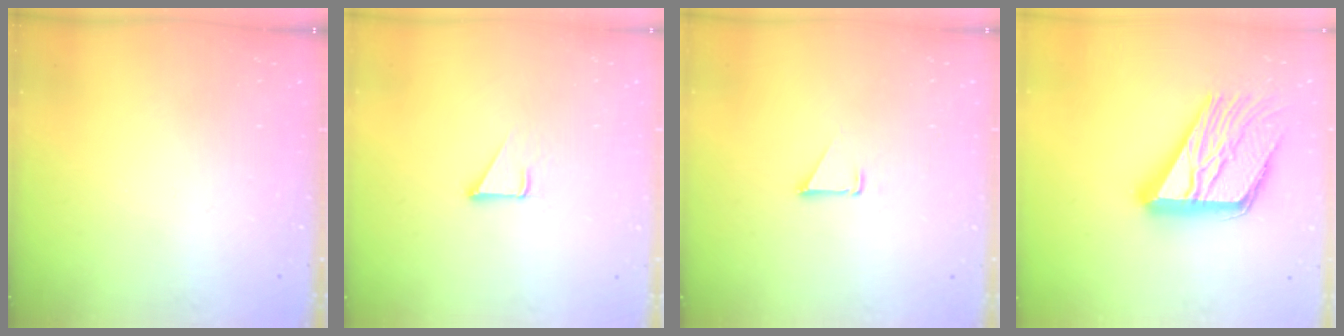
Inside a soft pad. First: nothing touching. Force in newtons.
{"total": 1.6, "press": 1.6, "slide": 0.2}
{"total": 1.5, "press": 1.5, "slide": 0.1}
{"total": 22.8, "press": 22.7, "slide": 2.2}